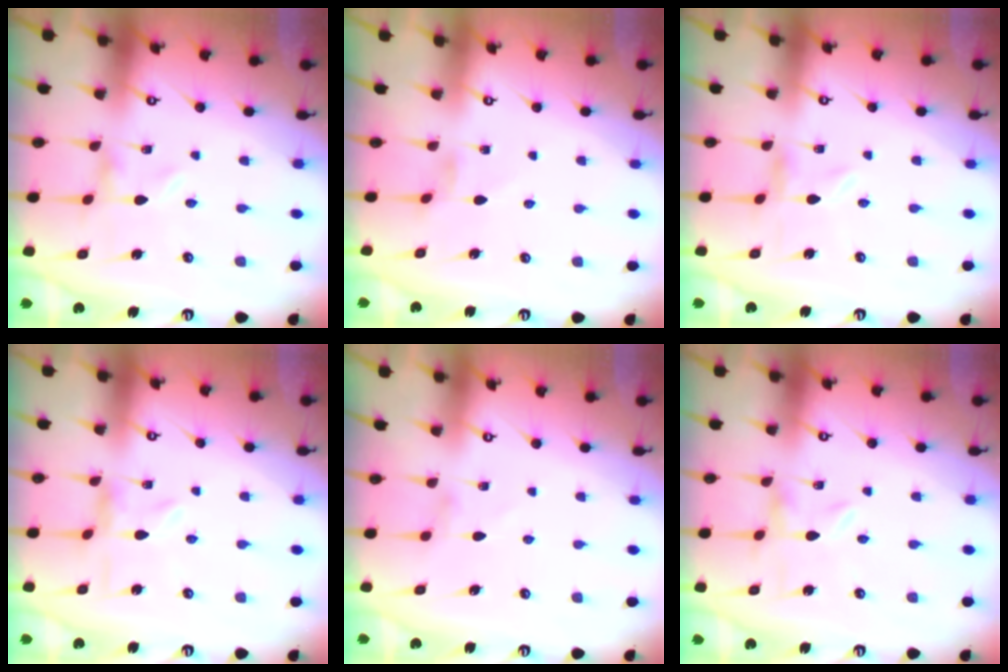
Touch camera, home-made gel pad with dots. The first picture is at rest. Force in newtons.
{"total": 0.5, "press": 0.4, "slide": 0.3}
{"total": 0.0}
{"total": 1.6, "press": 1.6, "slide": 0.2}
{"total": 0.0}
{"total": 0.0}